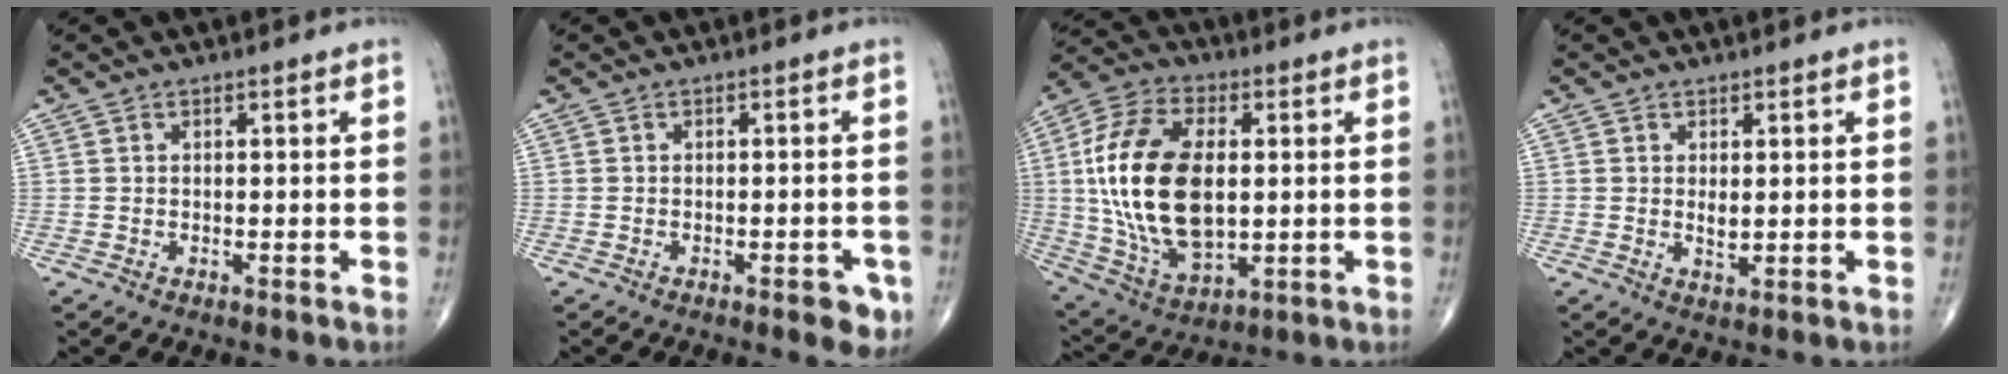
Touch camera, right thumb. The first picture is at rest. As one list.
[{"total": 4.1, "force": [-2.0, 1.6, 3.2], "torque": [-0.026, 0.007, -0.022]}, {"total": 22.1, "force": [1.5, 12.3, 18.3], "torque": [-0.361, -0.006, 0.033]}, {"total": 2.0, "force": [0.4, 0.9, 1.8], "torque": [-0.027, -0.007, 0.008]}]